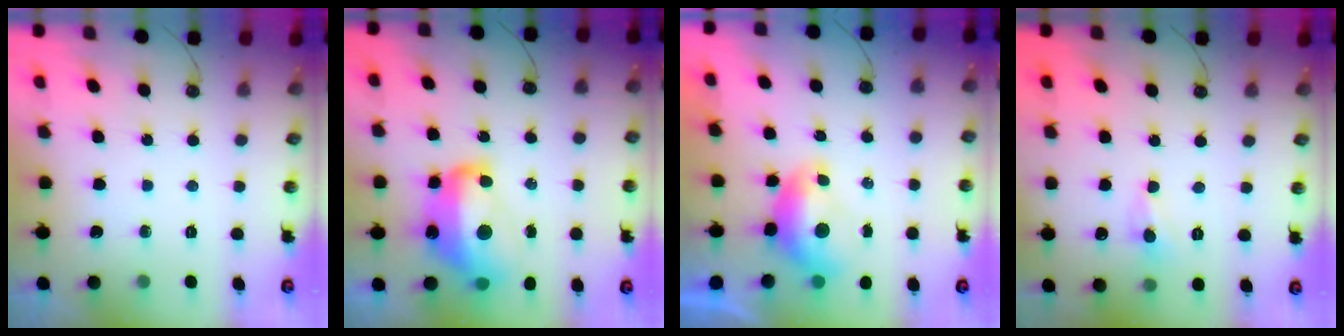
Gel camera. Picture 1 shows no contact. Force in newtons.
{"total": 11.4, "press": 11.2, "slide": 1.8}
{"total": 0.7, "press": 0.6, "slide": 0.4}
{"total": 2.5, "press": 2.4, "slide": 0.8}